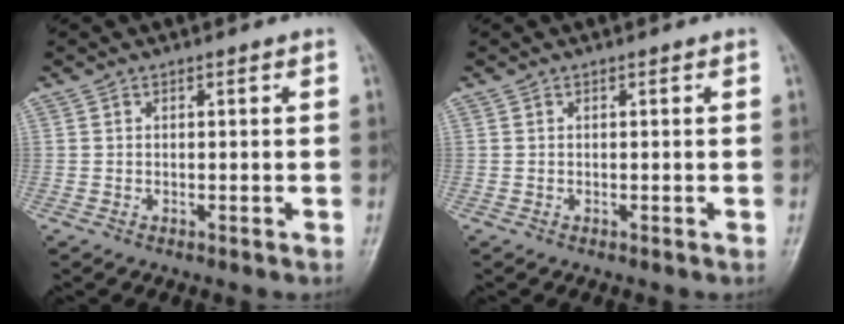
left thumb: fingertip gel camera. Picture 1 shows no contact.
{"total": 0.0}